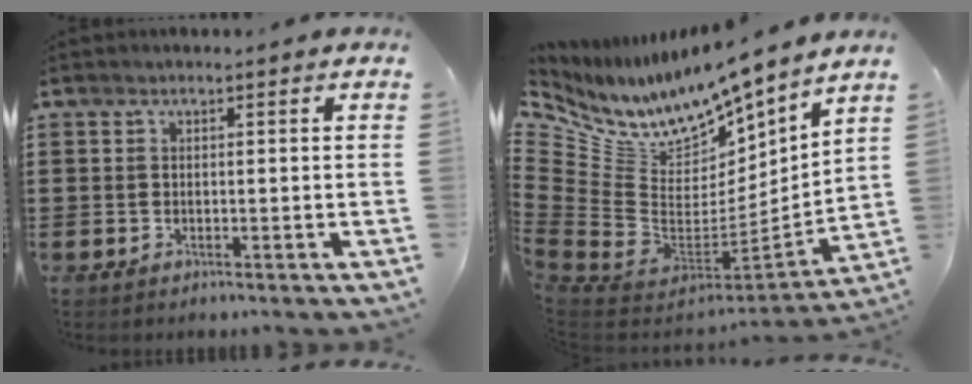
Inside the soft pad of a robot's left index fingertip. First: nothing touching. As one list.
[{"total": 9.8, "force": [8.6, 4.0, 2.5], "torque": [-0.108, -0.092, 0.153]}]